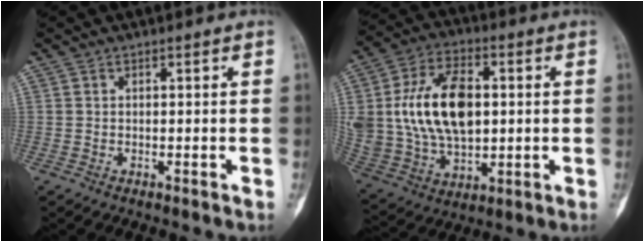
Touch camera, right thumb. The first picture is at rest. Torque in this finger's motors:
{"motor_torque": [-0.99, 1.95, 0.98, 0.71, 0.19]}